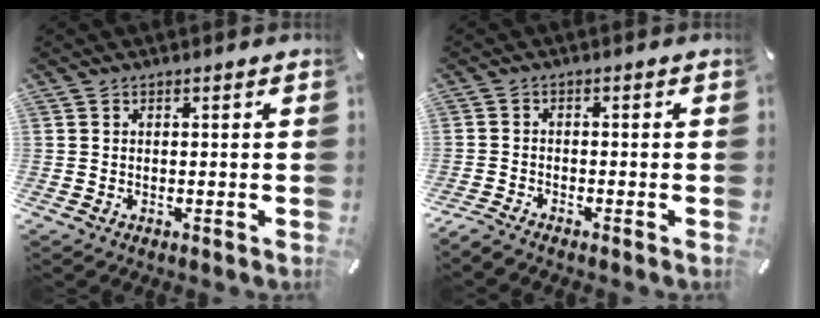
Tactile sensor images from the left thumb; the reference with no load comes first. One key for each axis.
{"total": 2.5, "fx": -2.3, "fy": 0.4, "fz": 0.9, "tx": -0.029, "ty": 0.005, "tz": -0.049}